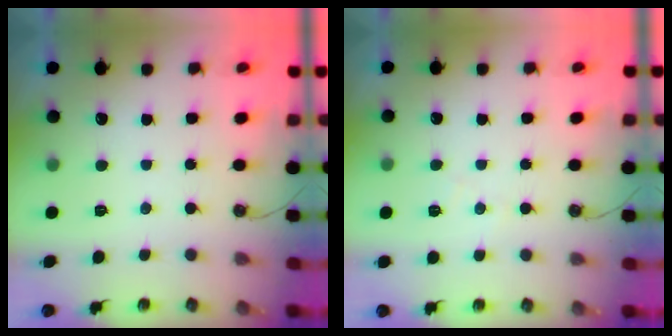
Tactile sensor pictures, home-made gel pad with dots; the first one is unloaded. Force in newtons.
{"total": 5.5, "press": 5.4, "slide": 0.8}